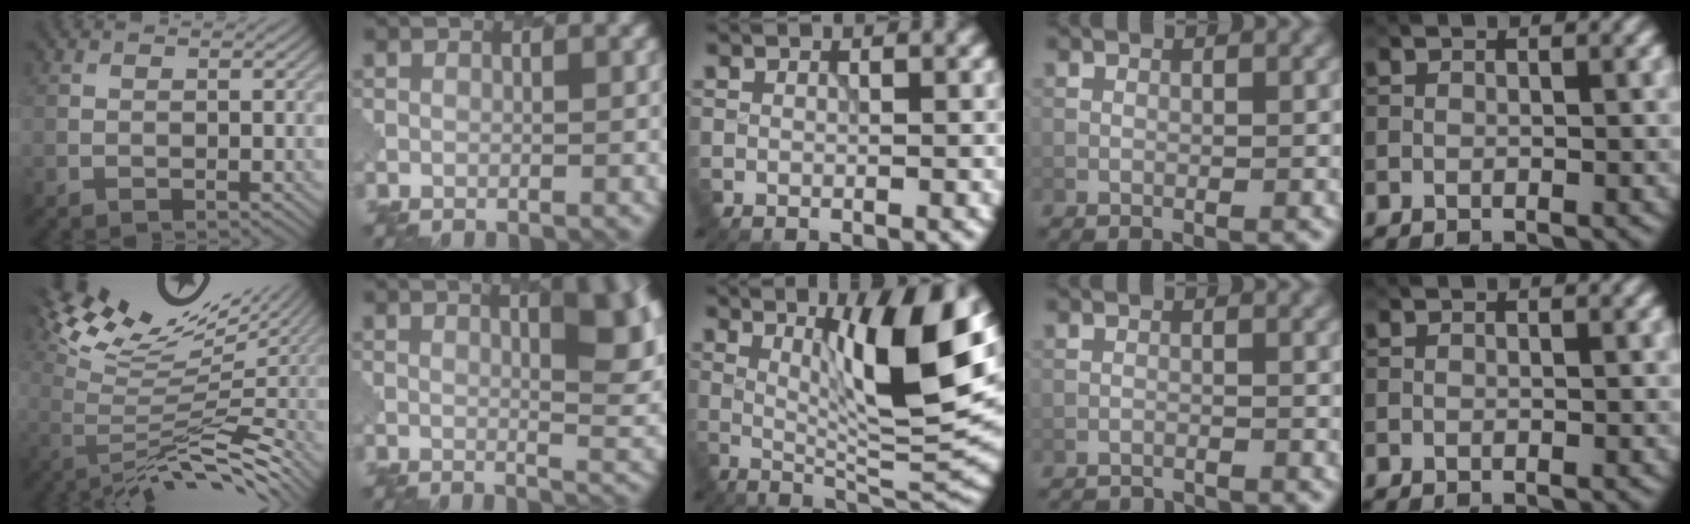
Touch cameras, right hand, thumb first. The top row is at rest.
{"thumb": {"total": 11.8, "force": [5.0, 2.8, 10.3], "torque": [-0.171, 0.012, 0.105]}, "index": {"total": 9.6, "force": [3.3, 3.7, 8.2], "torque": [-0.068, 0.013, 0.039]}, "middle": {"total": 11.3, "force": [3.4, 2.1, 10.6], "torque": [-0.155, -0.006, 0.060]}, "ring": {"total": 4.7, "force": [-4.6, 0.6, 0.7], "torque": [-0.012, -0.009, -0.068]}}